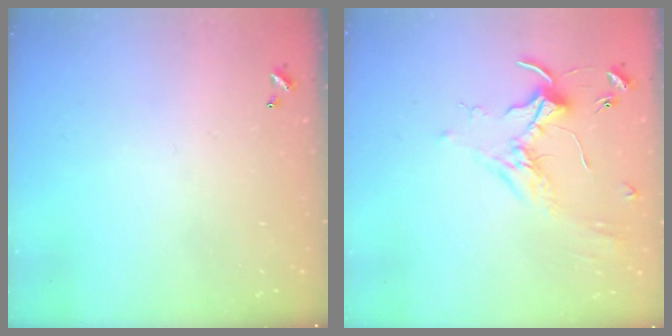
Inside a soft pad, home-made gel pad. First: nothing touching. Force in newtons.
{"total": 1.8, "press": 1.8, "slide": 0.4}